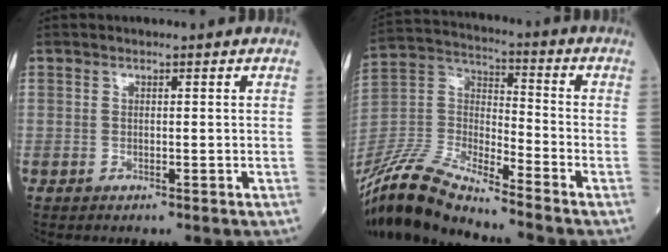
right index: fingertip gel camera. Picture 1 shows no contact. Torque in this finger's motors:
{"motor_torque": [-0.21, -0.74, 0.11, 0.09]}